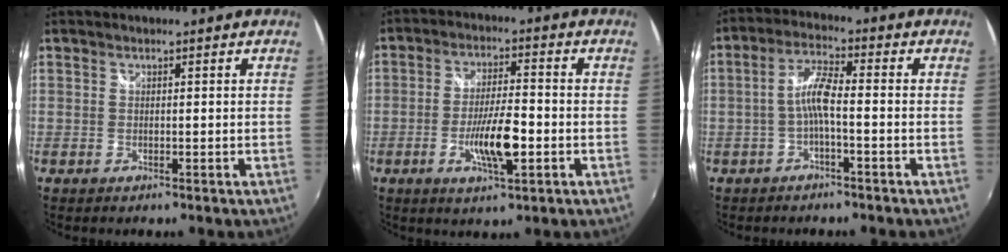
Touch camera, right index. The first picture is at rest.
{"total": 9.1, "force": [-2.9, 2.4, 8.2], "torque": [-0.158, -0.006, -0.051]}
{"total": 5.1, "force": [-1.8, 0.7, 4.7], "torque": [-0.103, 0.012, -0.033]}